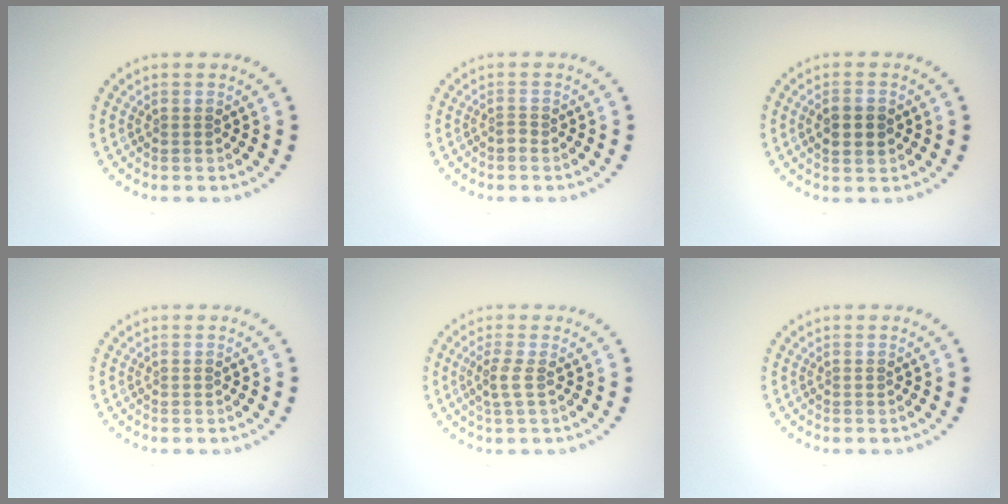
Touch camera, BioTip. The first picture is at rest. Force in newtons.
{"total": 0.7, "press": 0.5, "slide": 0.6}
{"total": 2.3, "press": 2.3, "slide": 0.1}
{"total": 0.0}
{"total": 1.6, "press": 1.3, "slide": 1.0}
{"total": 0.0}